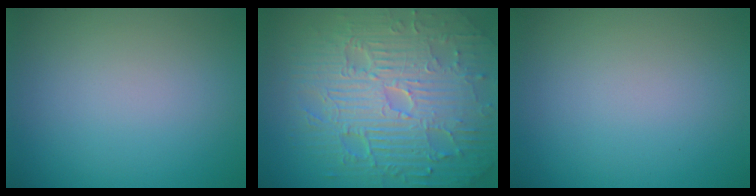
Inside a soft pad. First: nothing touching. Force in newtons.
{"total": 11.3, "press": 7.4, "slide": 8.6}
{"total": 0.0}